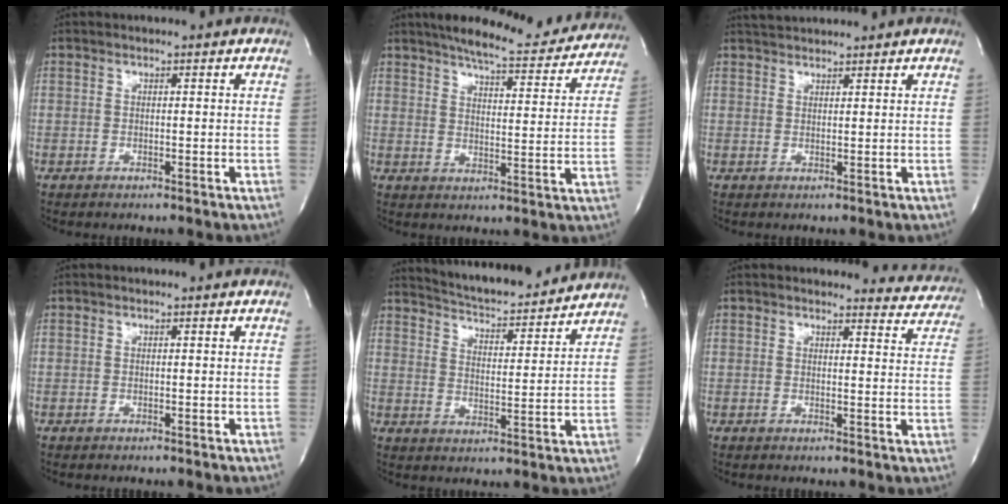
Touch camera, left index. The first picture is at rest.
{"total": 15.6, "force": [14.3, 2.7, 5.4], "torque": [-0.071, -0.016, 0.178]}
{"total": 4.8, "force": [4.7, 0.5, 1.0], "torque": [-0.022, 0.034, 0.076]}
{"total": 0.0}
{"total": 15.3, "force": [14.5, 2.0, 4.6], "torque": [-0.076, -0.001, 0.209]}
{"total": 7.0, "force": [6.8, 1.5, -0.7], "torque": [0.031, -0.034, 0.049]}